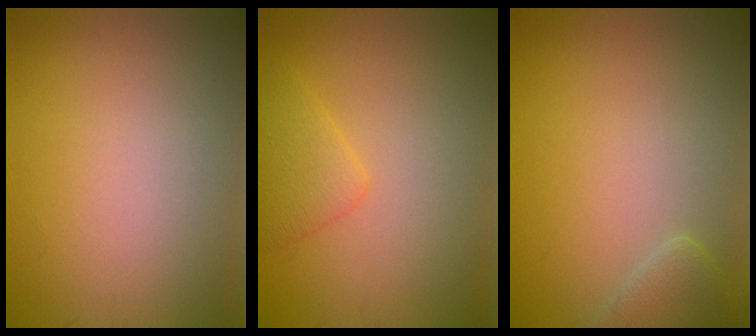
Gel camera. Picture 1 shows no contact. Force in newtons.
{"total": 2.2, "press": 2.2, "slide": 0.1}
{"total": 2.2, "press": 2.2, "slide": 0.1}